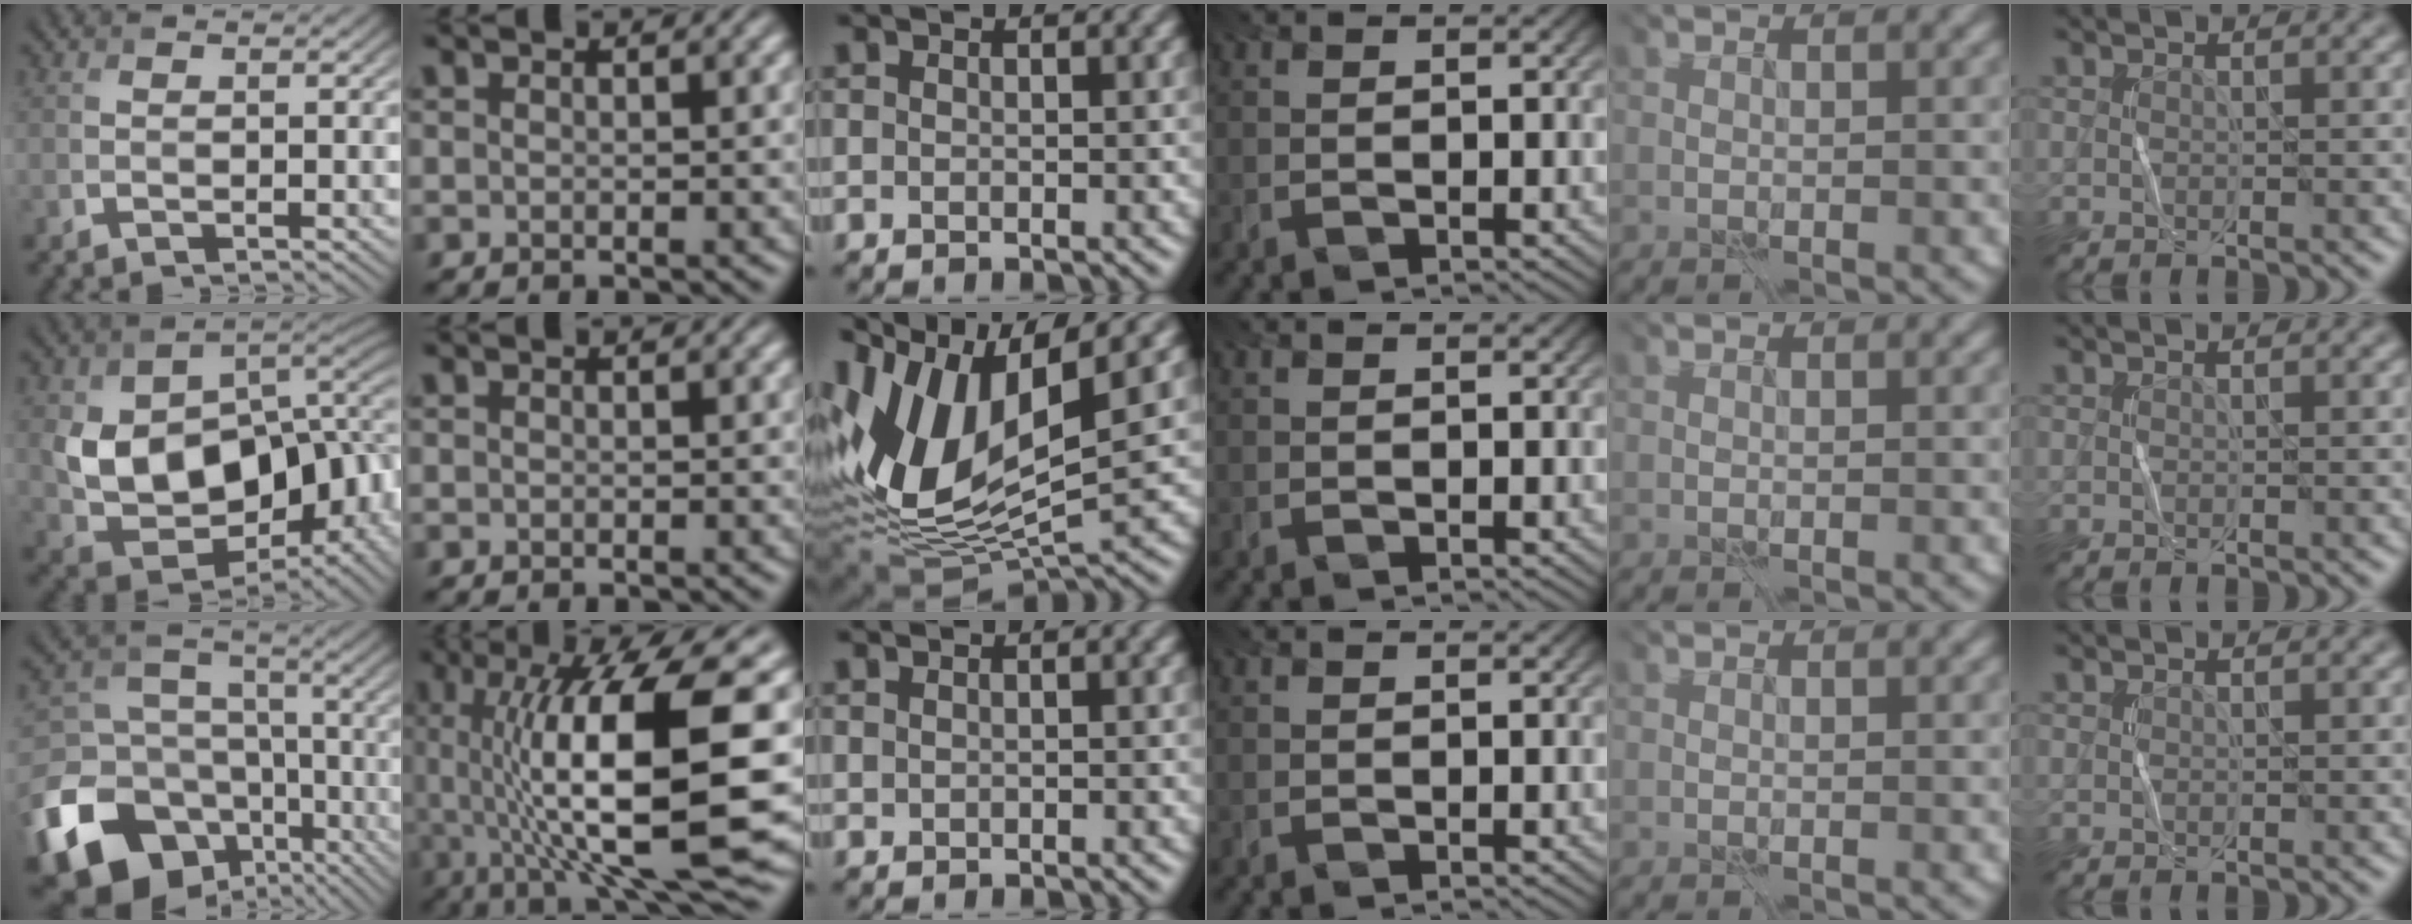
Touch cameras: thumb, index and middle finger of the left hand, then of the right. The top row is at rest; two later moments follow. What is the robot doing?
{"motion": "wrap", "object": "cellophane"}